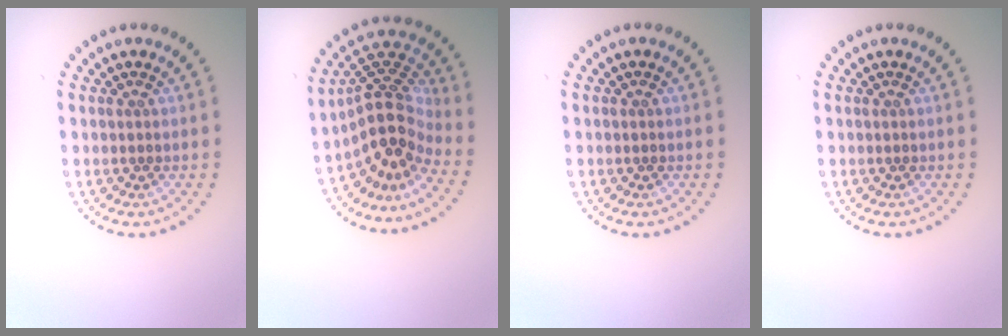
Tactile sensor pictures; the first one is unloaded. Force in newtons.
{"total": 4.9, "press": 3.5, "slide": 3.4}
{"total": 0.0}
{"total": 0.0}